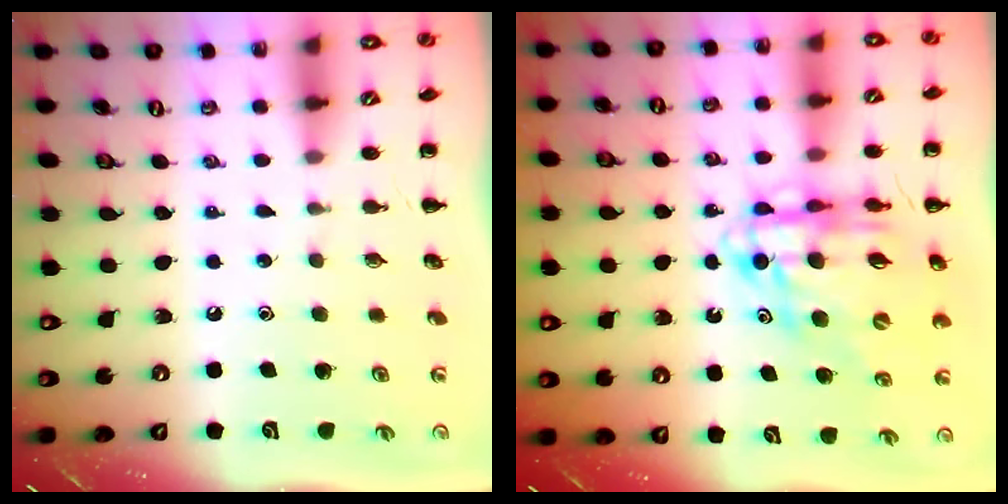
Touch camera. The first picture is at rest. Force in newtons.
{"total": 15.1, "press": 14.5, "slide": 4.2}